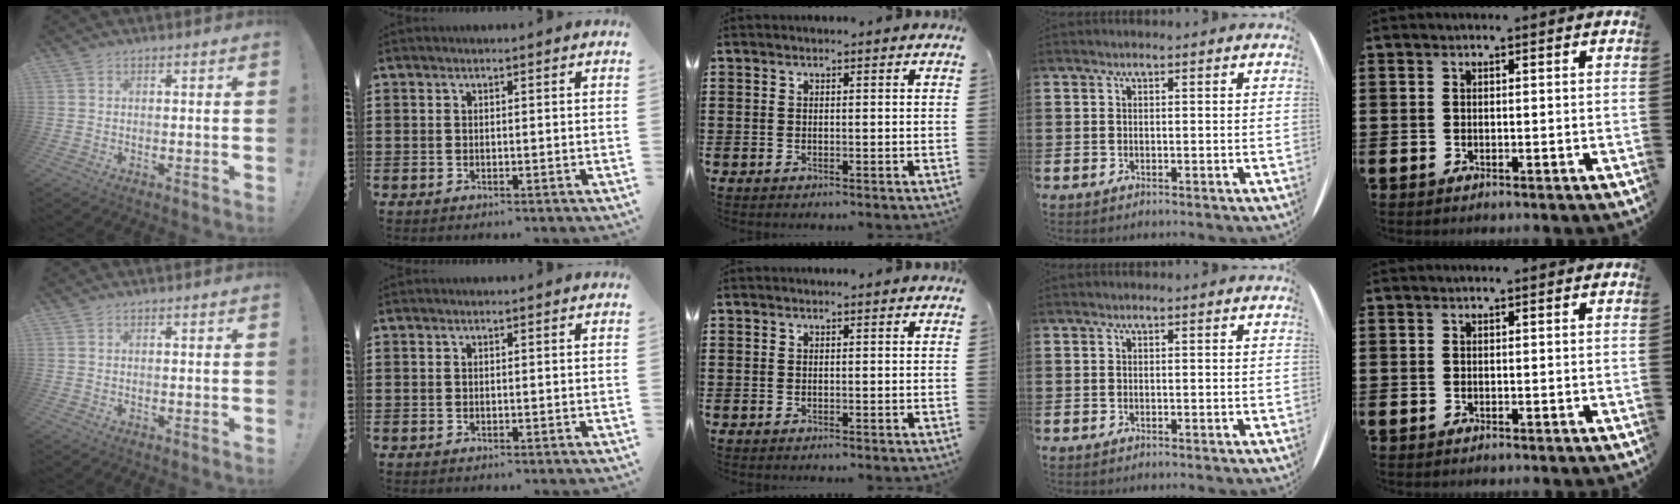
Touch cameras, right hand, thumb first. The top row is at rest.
{}